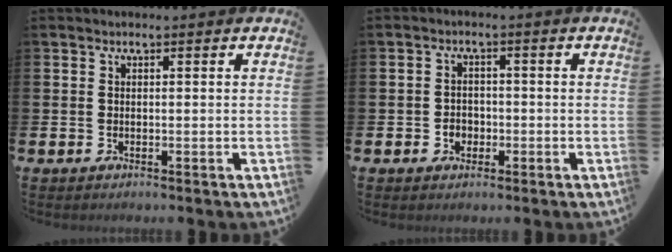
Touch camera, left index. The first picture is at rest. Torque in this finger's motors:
{"motor_torque": [0.21, -0.02, 0.01, 0.05]}